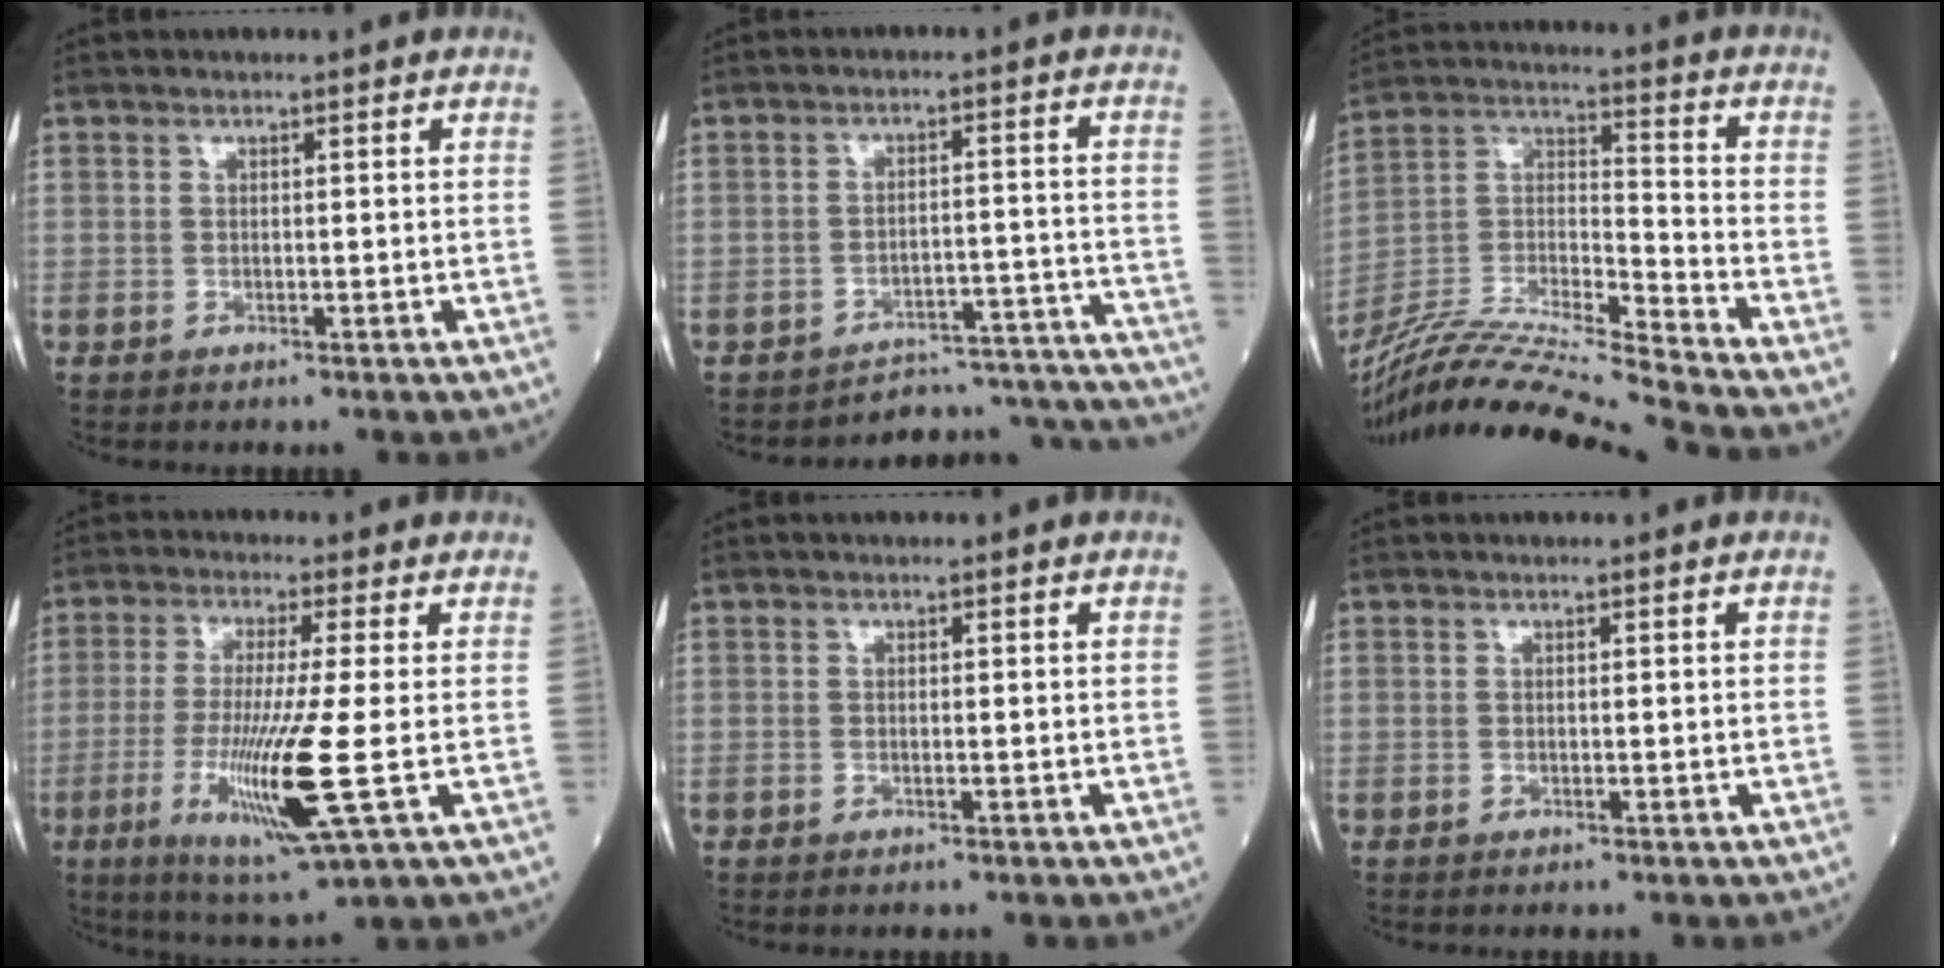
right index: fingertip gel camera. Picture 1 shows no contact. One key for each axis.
{"total": 14.8, "fx": -14.8, "fy": 1.3, "fz": -0.6, "tx": 0.038, "ty": 0.052, "tz": -0.182}
{"total": 20.0, "fx": -18.3, "fy": -2.1, "fz": 7.7, "tx": -0.158, "ty": -0.010, "tz": -0.332}
{"total": 12.6, "fx": -2.8, "fy": -0.5, "fz": 12.3, "tx": -0.252, "ty": -0.034, "tz": -0.052}
{"total": 0.0}
{"total": 0.0}